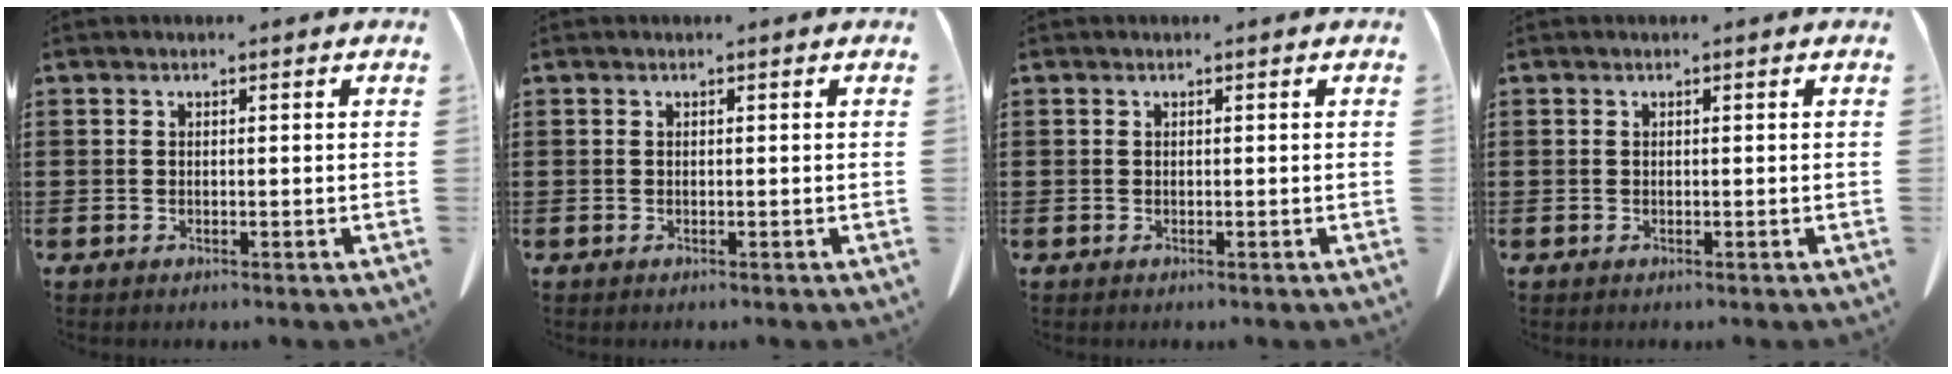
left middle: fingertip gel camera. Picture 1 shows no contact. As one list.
[{"total": 0.0}, {"total": 0.0}, {"total": 0.0}]